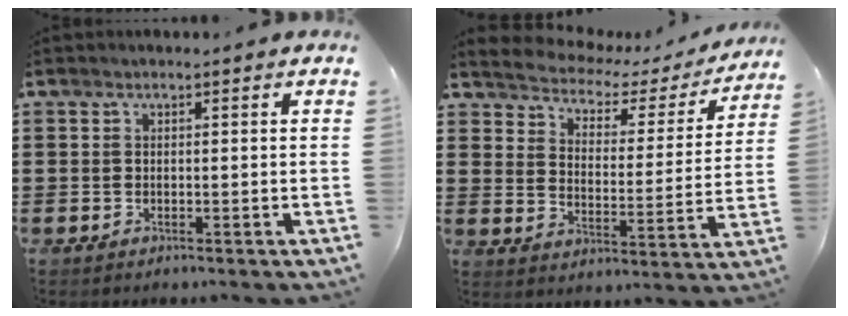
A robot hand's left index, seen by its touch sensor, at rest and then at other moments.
{"total": 3.0, "force": [2.7, 1.2, 0.5], "torque": [-0.032, -0.024, 0.035]}